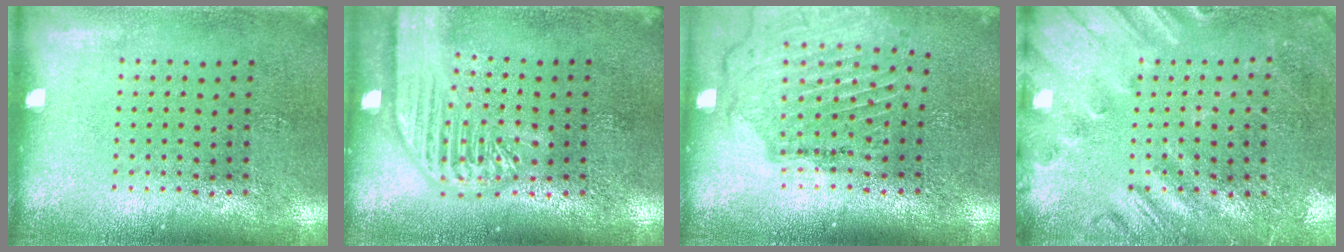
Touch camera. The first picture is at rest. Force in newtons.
{"total": 3.0, "press": 3.0, "slide": 0.3}
{"total": 1.6, "press": 1.6, "slide": 0.2}
{"total": 2.2, "press": 1.8, "slide": 1.2}